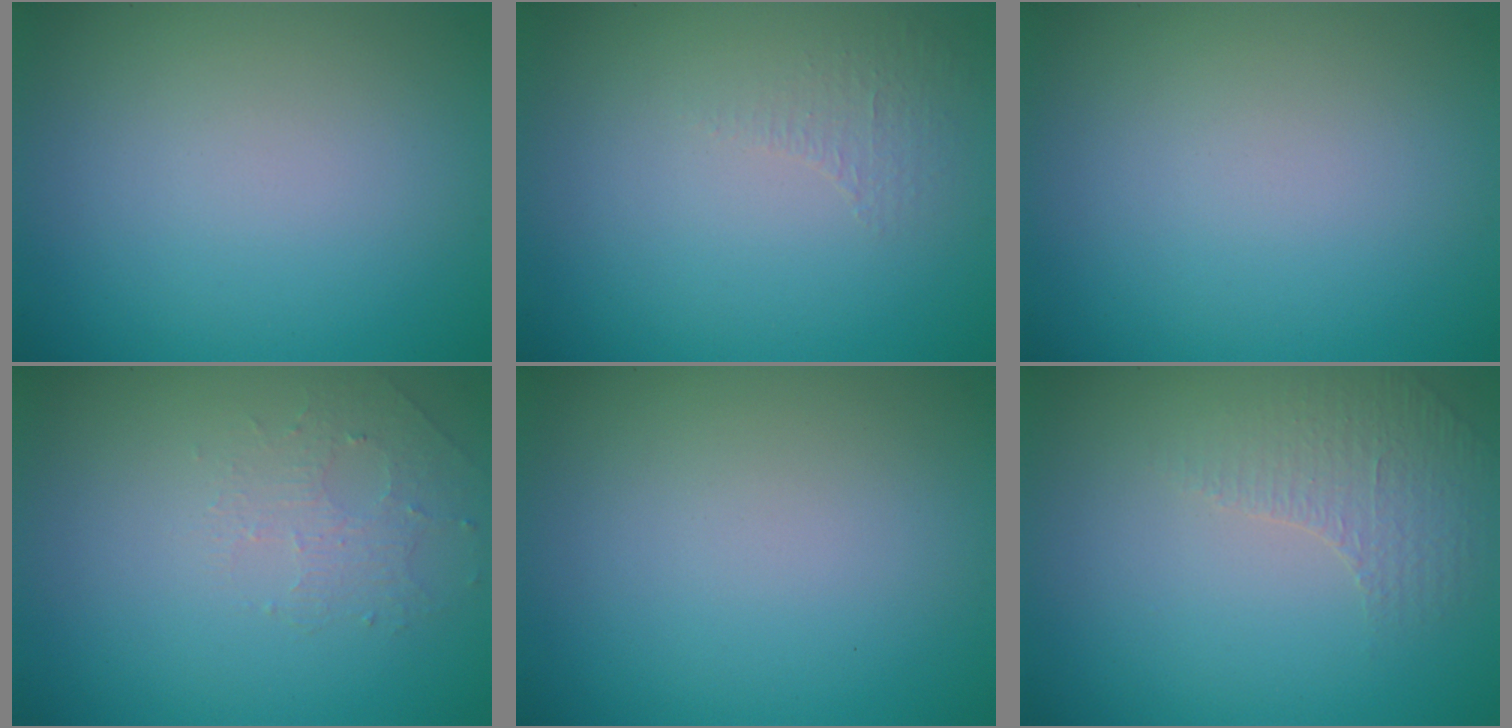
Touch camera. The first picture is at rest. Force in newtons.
{"total": 0.8, "press": 0.4, "slide": 0.7}
{"total": 0.0}
{"total": 1.4, "press": 0.7, "slide": 1.2}
{"total": 0.0}
{"total": 1.3, "press": 0.9, "slide": 0.9}